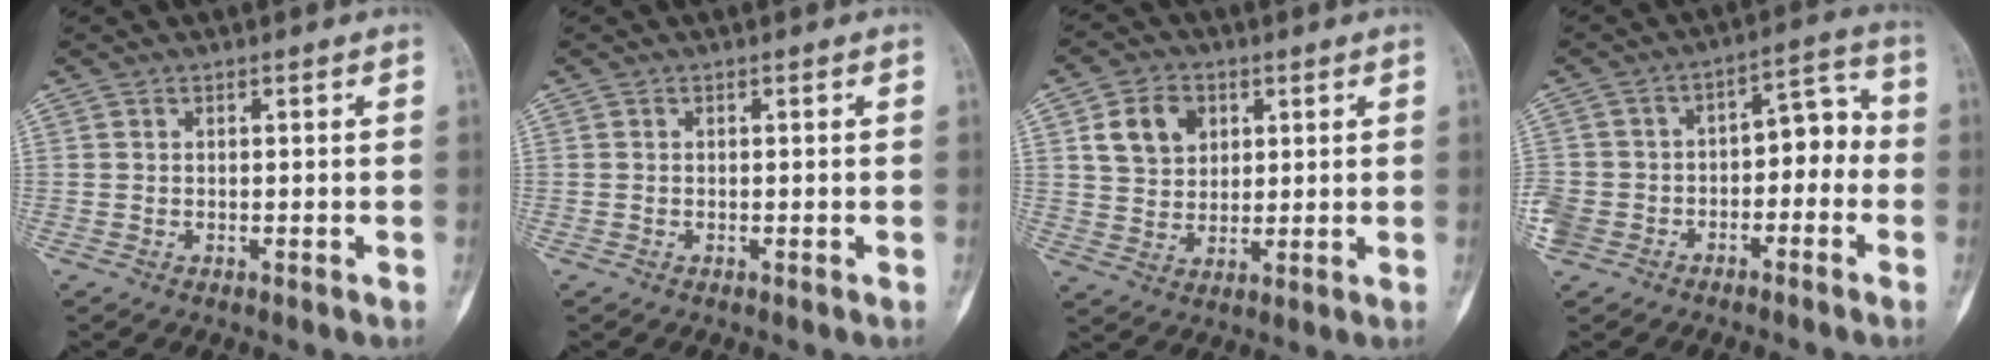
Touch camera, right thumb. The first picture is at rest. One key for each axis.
{"total": 0.0}
{"total": 8.5, "fx": 3.0, "fy": 6.7, "fz": 4.3, "tx": -0.048, "ty": -0.006, "tz": 0.056}
{"total": 12.9, "fx": -4.2, "fy": 9.4, "fz": 7.8, "tx": -0.103, "ty": 0.073, "tz": -0.073}